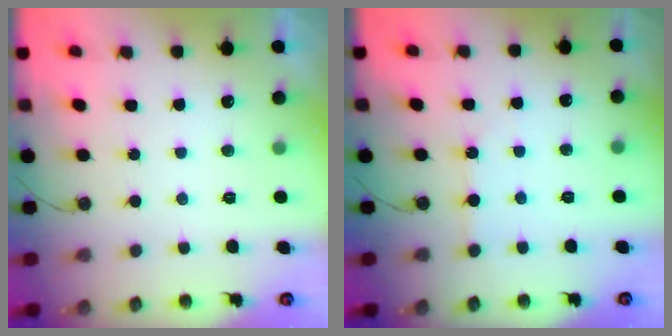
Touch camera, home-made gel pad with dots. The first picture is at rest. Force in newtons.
{"total": 2.7, "press": 2.7, "slide": 0.5}